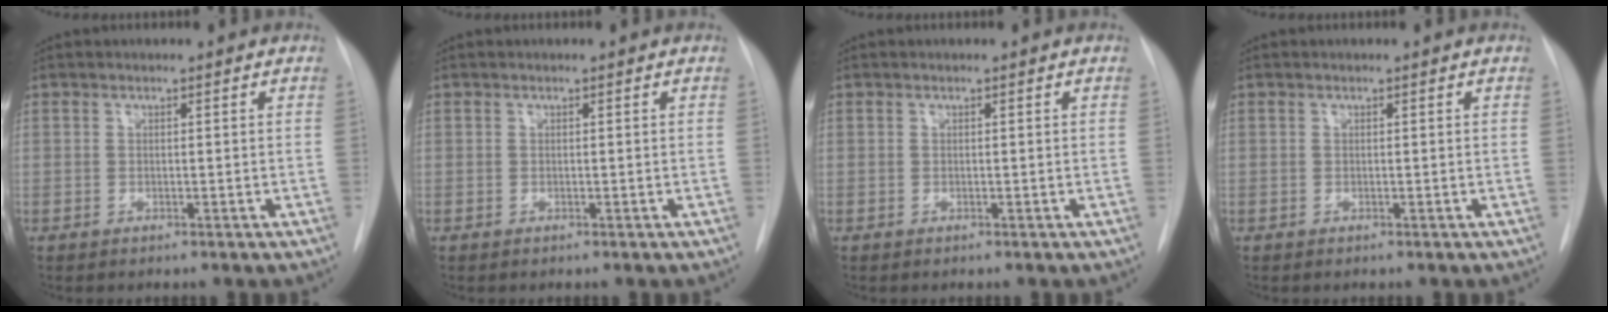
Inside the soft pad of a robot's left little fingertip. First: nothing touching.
{"total": 0.0}
{"total": 0.0}
{"total": 0.0}